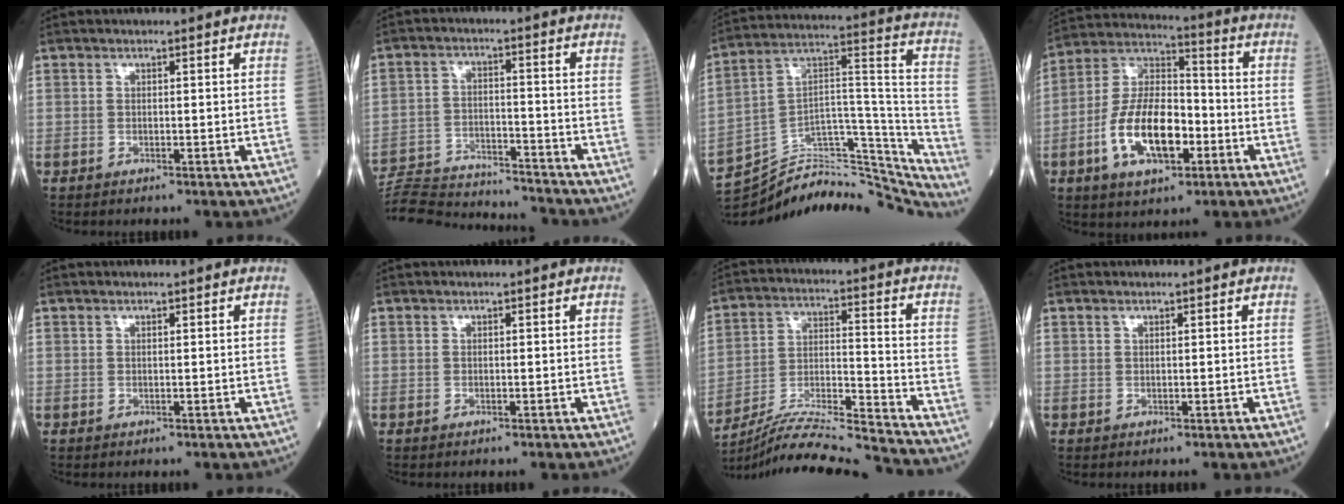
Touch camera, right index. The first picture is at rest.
{"total": 16.4, "force": [-15.9, 0.9, 3.7], "torque": [-0.069, 0.002, -0.243]}
{"total": 28.1, "force": [-26.8, 4.0, 7.6], "torque": [-0.098, 0.038, -0.395]}
{"total": 14.3, "force": [-4.6, 6.3, 12.0], "torque": [-0.240, 0.012, -0.079]}
{"total": 0.0}
{"total": 0.0}
{"total": 19.1, "force": [-18.2, -1.2, 5.6], "torque": [-0.116, -0.007, -0.299]}
{"total": 0.0}